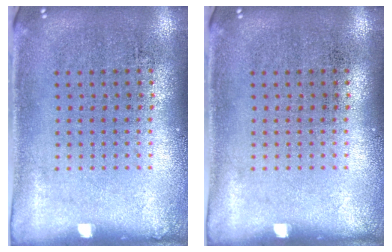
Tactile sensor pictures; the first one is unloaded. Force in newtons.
{"total": 0.0}